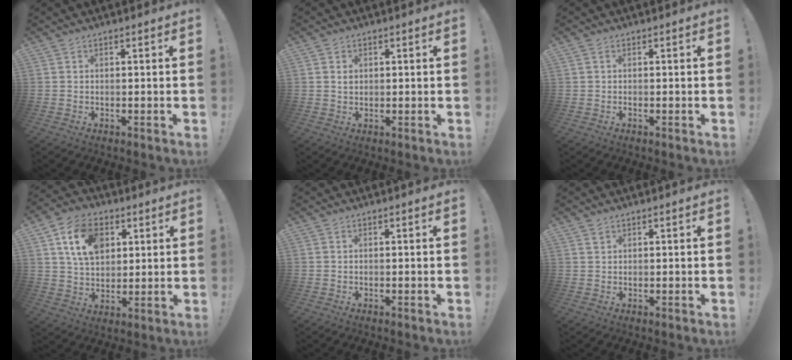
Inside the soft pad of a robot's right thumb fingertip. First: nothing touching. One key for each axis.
{"total": 1.4, "fx": 0.6, "fy": 1.2, "fz": 0.5, "tx": 0.001, "ty": -0.001, "tz": 0.008}
{"total": 0.0}
{"total": 14.1, "fx": 5.9, "fy": 9.9, "fz": 8.2, "tx": -0.130, "ty": -0.006, "tz": 0.113}
{"total": 0.0}
{"total": 1.1, "fx": 0.9, "fy": 0.7, "fz": 0.4, "tx": 0.007, "ty": -0.006, "tz": 0.014}